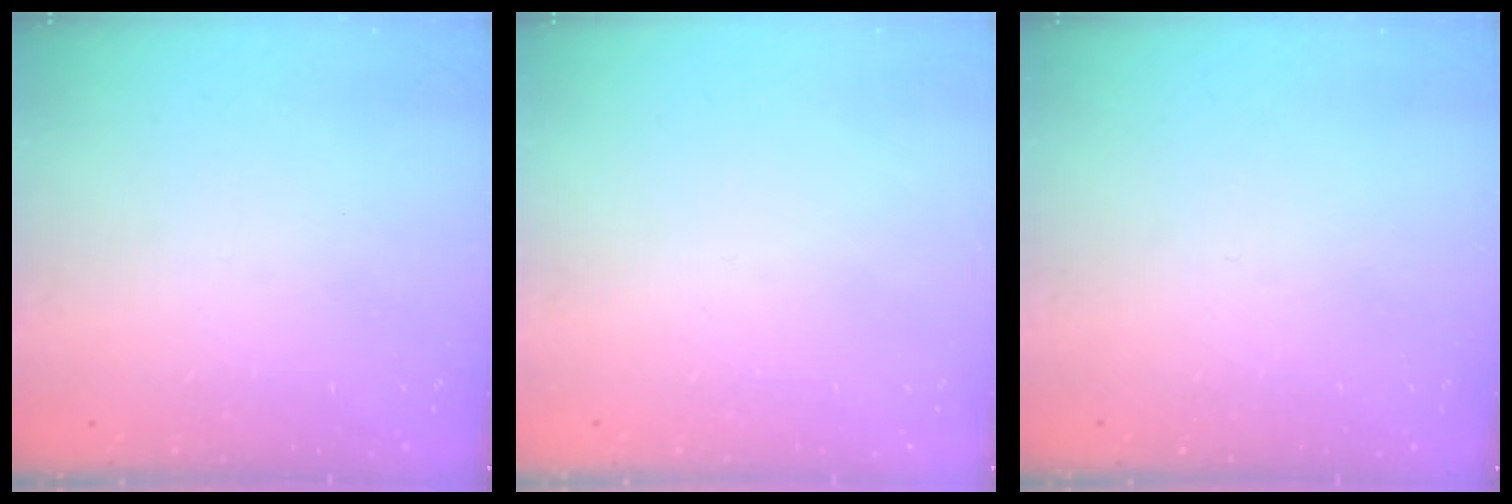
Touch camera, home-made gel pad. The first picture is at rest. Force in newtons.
{"total": 1.7, "press": 1.7, "slide": 0.1}
{"total": 0.0}